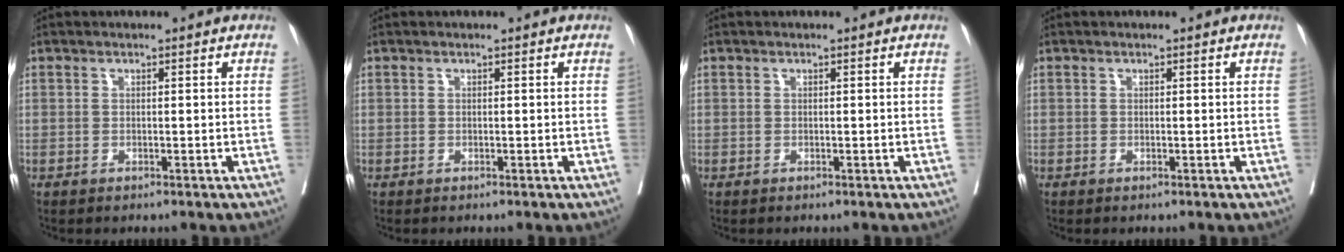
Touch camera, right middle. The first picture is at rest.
{"total": 0.0}
{"total": 0.0}
{"total": 0.0}